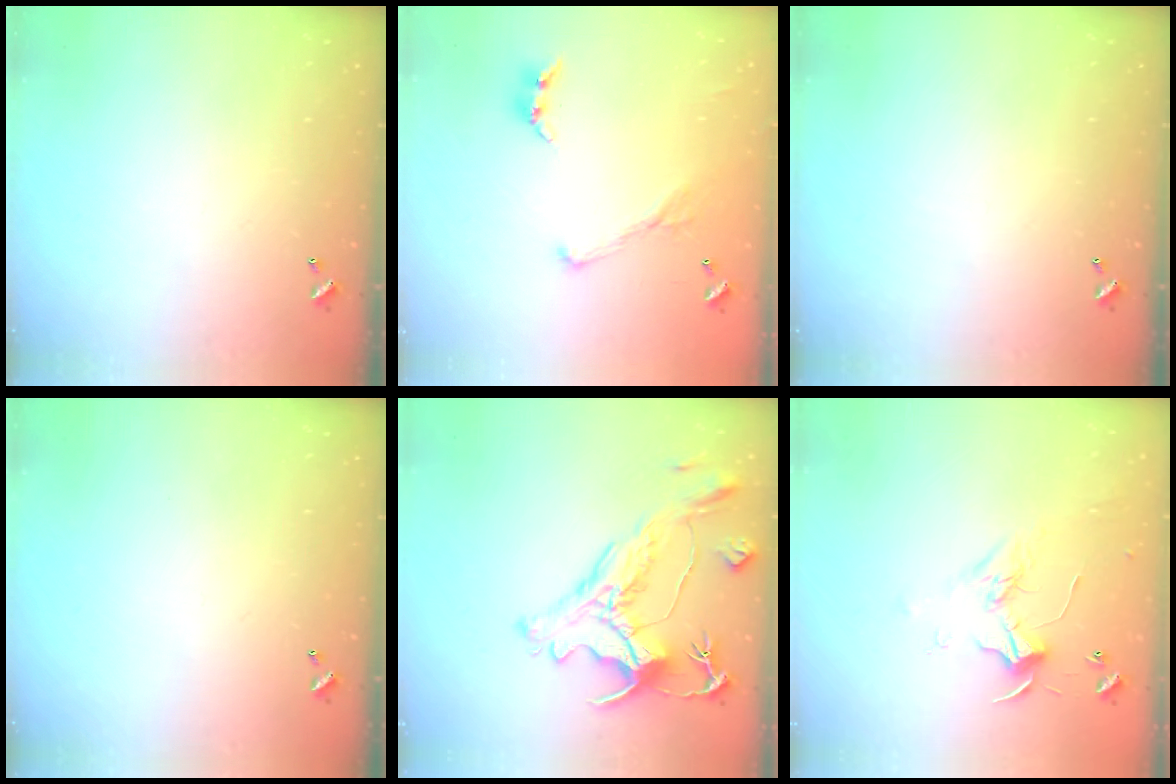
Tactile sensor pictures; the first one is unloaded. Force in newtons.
{"total": 2.1, "press": 2.0, "slide": 0.7}
{"total": 0.0}
{"total": 0.0}
{"total": 2.8, "press": 2.4, "slide": 1.5}
{"total": 1.3, "press": 1.2, "slide": 0.3}